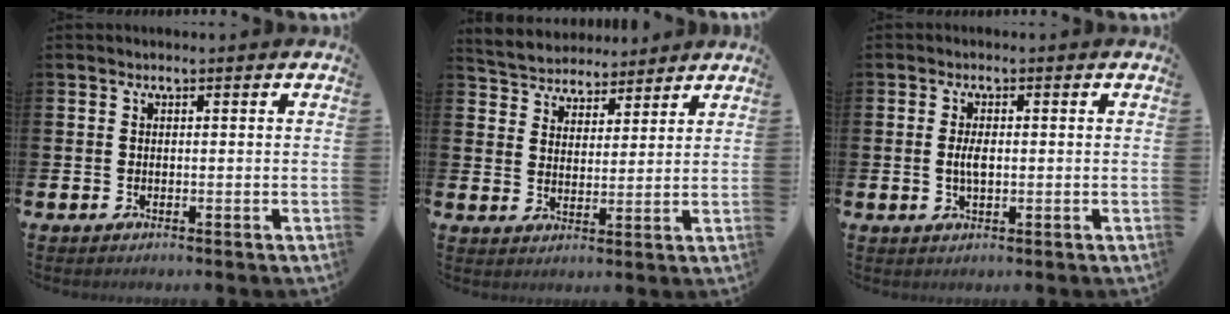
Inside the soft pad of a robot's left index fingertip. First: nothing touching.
{"total": 4.6, "force": [4.4, 1.4, -0.6], "torque": [-0.016, -0.027, 0.078]}
{"total": 2.7, "force": [0.0, 1.1, 2.4], "torque": [-0.044, 0.001, -0.002]}